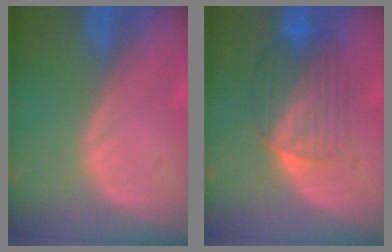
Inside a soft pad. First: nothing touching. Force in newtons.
{"total": 6.5, "press": 6.4, "slide": 1.0}